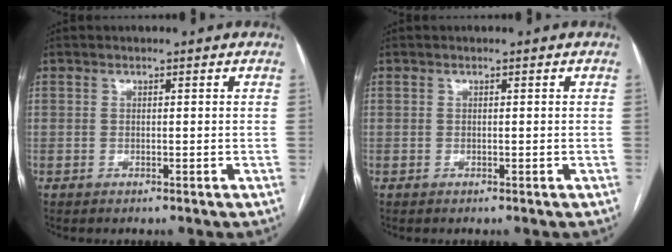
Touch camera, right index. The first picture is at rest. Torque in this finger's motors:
{"motor_torque": [0.00, 0.00, 0.00, 0.00]}